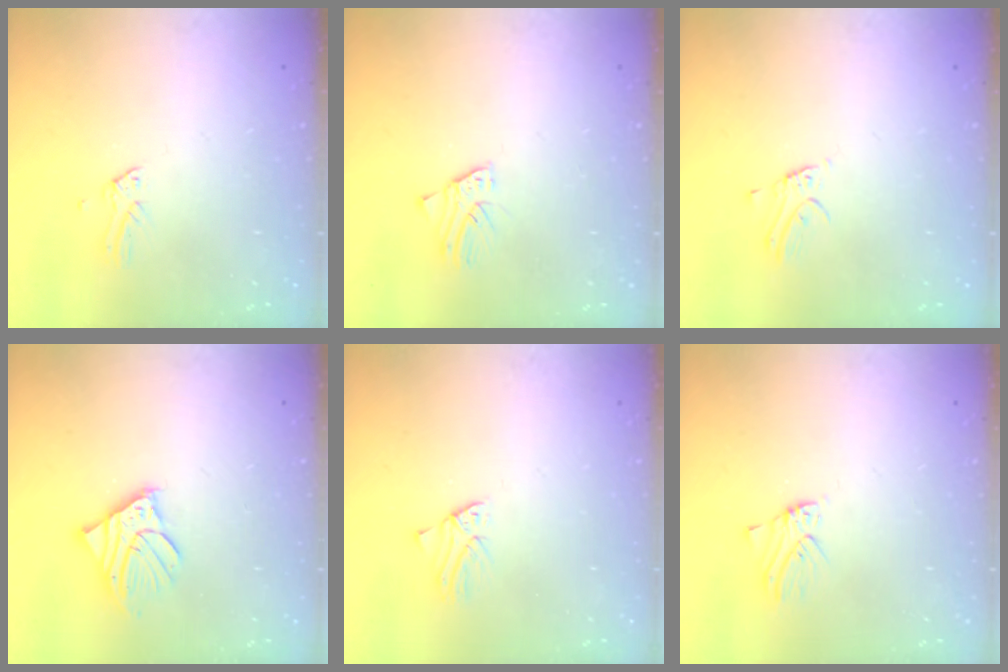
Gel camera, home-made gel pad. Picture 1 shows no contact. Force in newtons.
{"total": 1.6, "press": 1.6, "slide": 0.2}
{"total": 1.6, "press": 1.6, "slide": 0.1}
{"total": 8.9, "press": 8.8, "slide": 1.5}
{"total": 1.2, "press": 1.2, "slide": 0.2}
{"total": 1.7, "press": 1.7, "slide": 0.2}